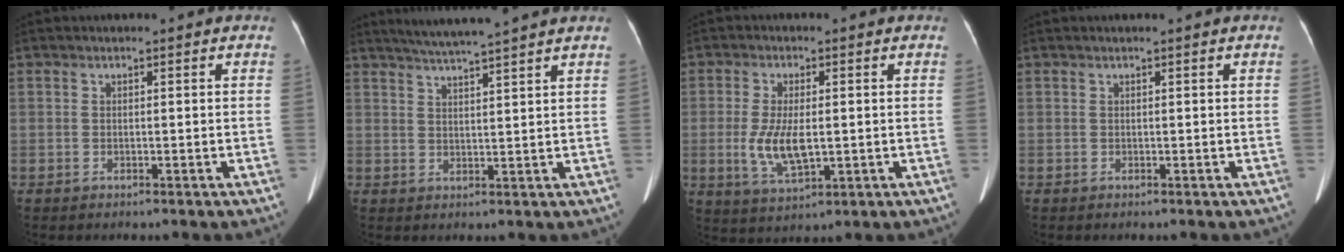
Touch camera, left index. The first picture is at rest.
{"total": 8.5, "force": [7.5, -1.3, 4.0], "torque": [-0.067, 0.018, 0.108]}
{"total": 6.7, "force": [-0.6, 2.4, 6.2], "torque": [-0.135, -0.010, -0.005]}
{"total": 0.0}